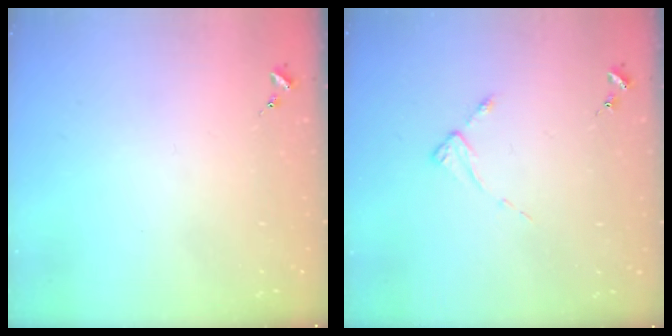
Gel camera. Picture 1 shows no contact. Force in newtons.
{"total": 2.2, "press": 2.2, "slide": 0.4}